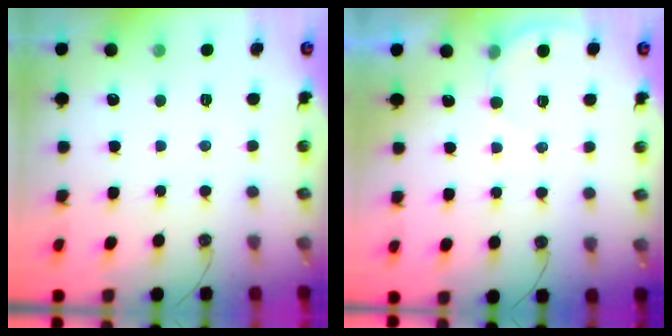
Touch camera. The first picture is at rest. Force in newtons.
{"total": 4.4, "press": 4.4, "slide": 0.3}